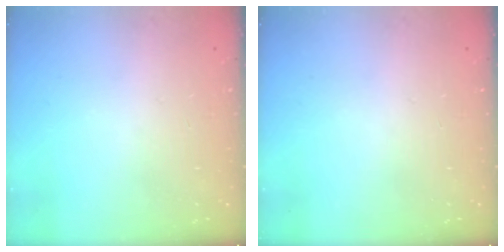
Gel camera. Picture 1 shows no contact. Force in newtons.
{"total": 0.0}